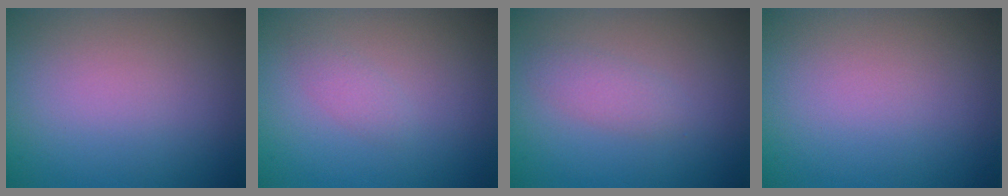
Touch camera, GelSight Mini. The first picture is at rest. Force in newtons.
{"total": 1.0, "press": 1.0, "slide": 0.1}
{"total": 1.6, "press": 1.6, "slide": 0.0}
{"total": 0.0}